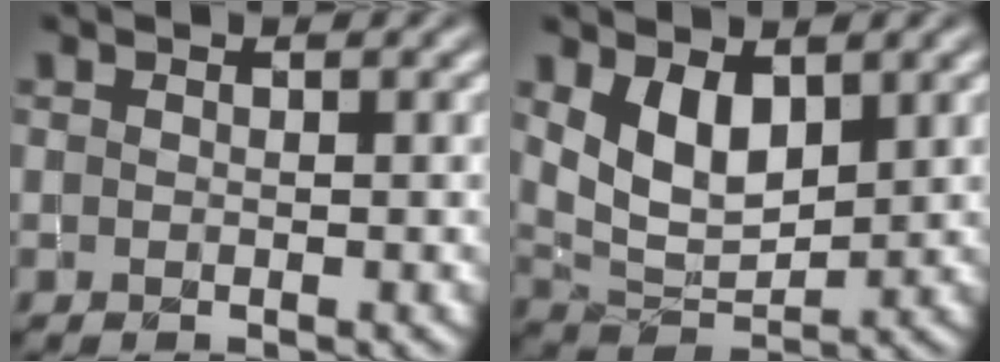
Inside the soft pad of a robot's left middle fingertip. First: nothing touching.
{"total": 4.6, "force": [2.0, 2.5, 3.3], "torque": [-0.073, -0.010, 0.044]}